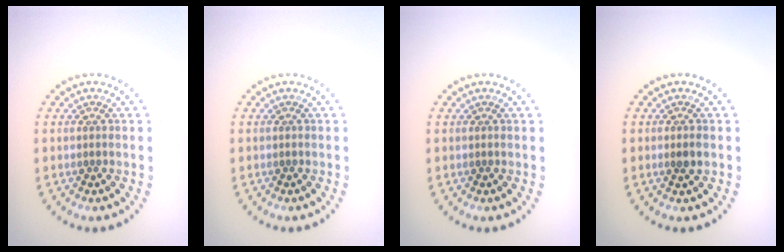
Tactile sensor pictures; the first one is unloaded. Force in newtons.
{"total": 0.0}
{"total": 0.0}
{"total": 1.3, "press": 1.1, "slide": 0.6}